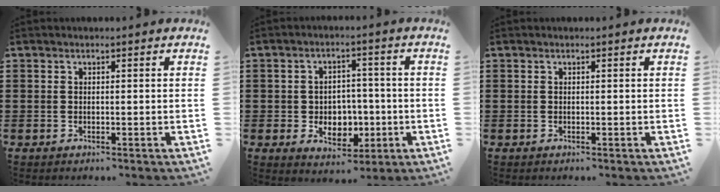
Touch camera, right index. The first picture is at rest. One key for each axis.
{"total": 5.4, "fx": -1.0, "fy": 4.6, "fz": 2.7, "tx": -0.036, "ty": 0.003, "tz": -0.021}
{"total": 0.0}